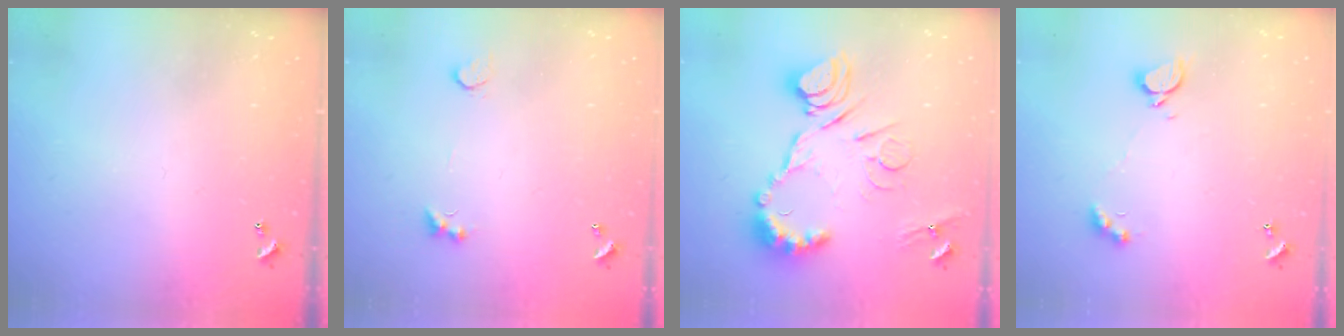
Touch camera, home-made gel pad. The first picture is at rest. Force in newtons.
{"total": 1.4, "press": 1.1, "slide": 0.9}
{"total": 15.6, "press": 15.5, "slide": 1.7}
{"total": 2.5, "press": 2.4, "slide": 0.5}